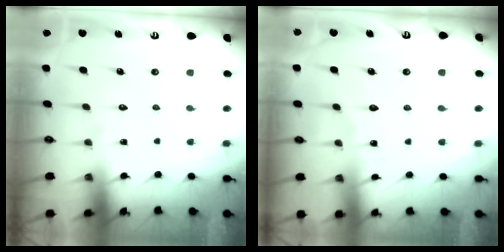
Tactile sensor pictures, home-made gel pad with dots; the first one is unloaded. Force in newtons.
{"total": 3.2, "press": 3.2, "slide": 0.3}